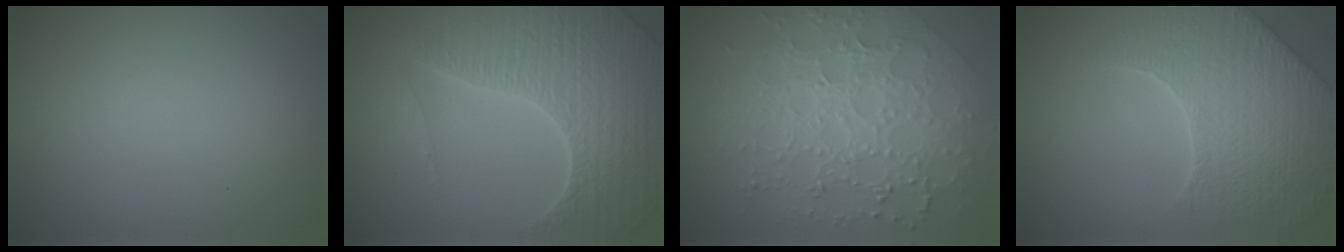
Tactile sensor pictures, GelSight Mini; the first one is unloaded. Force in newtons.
{"total": 7.1, "press": 6.9, "slide": 1.7}
{"total": 7.8, "press": 5.6, "slide": 5.4}
{"total": 7.1, "press": 5.9, "slide": 3.9}